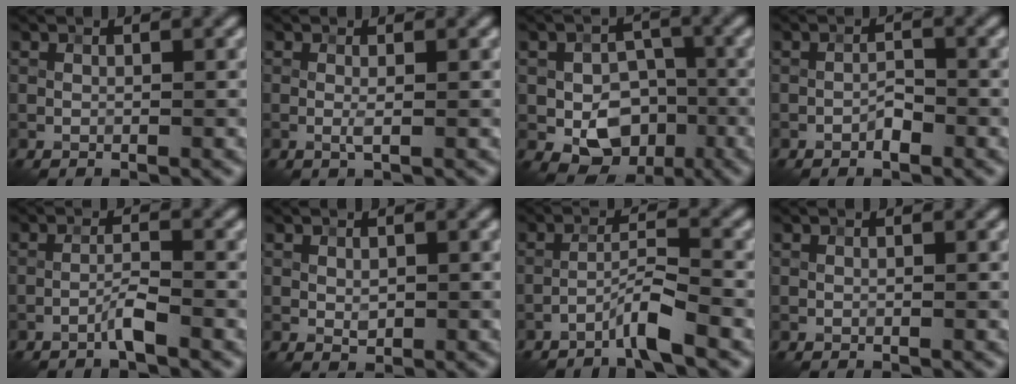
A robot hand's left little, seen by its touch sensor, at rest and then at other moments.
{"total": 0.9, "force": [-0.1, 0.0, 0.9], "torque": [-0.020, 0.000, -0.003]}
{"total": 6.7, "force": [-2.0, 5.0, 4.1], "torque": [-0.056, -0.004, -0.032]}
{"total": 1.4, "force": [-0.9, 0.6, 0.9], "torque": [-0.015, 0.004, -0.017]}
{"total": 1.8, "force": [-1.2, 0.0, 1.4], "torque": [-0.025, 0.009, -0.028]}
{"total": 1.0, "force": [0.1, 0.6, 0.7], "torque": [-0.012, -0.003, 0.004]}
{"total": 3.0, "force": [-2.2, -0.1, 2.0], "torque": [-0.038, 0.012, -0.049]}
{"total": 0.0}